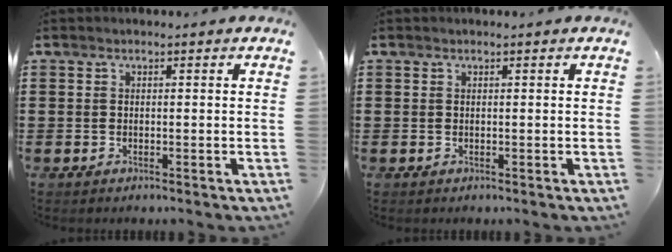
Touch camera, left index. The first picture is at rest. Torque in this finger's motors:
{"motor_torque": [-1.03, 1.11, -0.01, -0.01]}